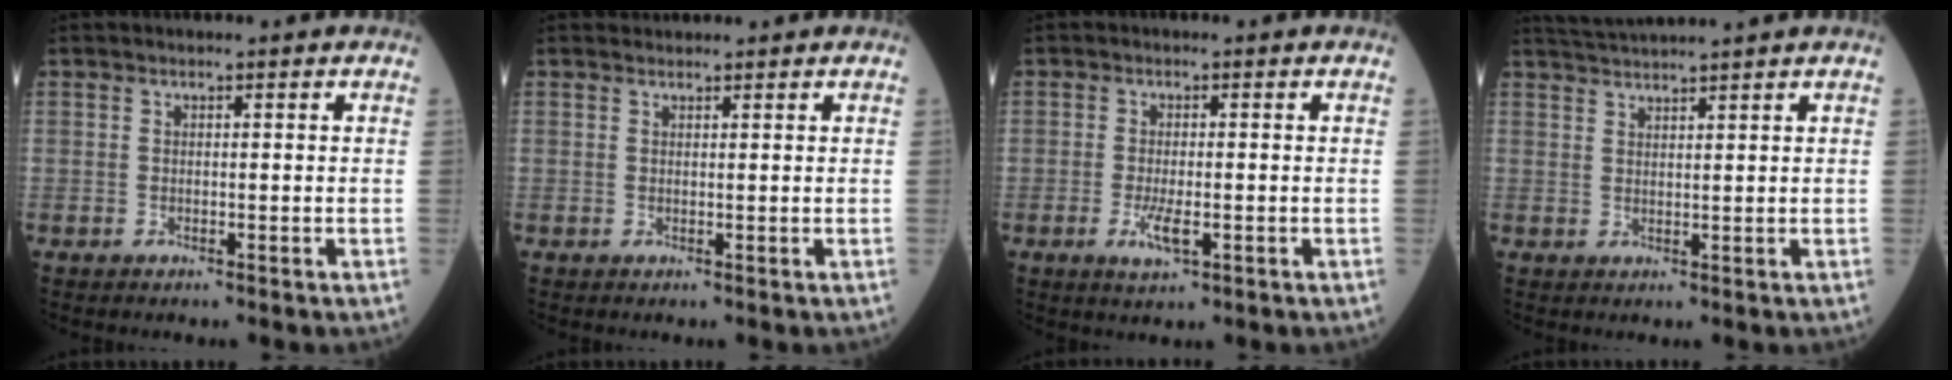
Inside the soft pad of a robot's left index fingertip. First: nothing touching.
{"total": 1.2, "force": [1.2, 0.2, 0.0], "torque": [-0.008, 0.014, 0.022]}
{"total": 3.4, "force": [-1.2, 0.9, 3.1], "torque": [-0.070, -0.006, -0.018]}
{"total": 5.2, "force": [4.8, -1.4, 1.3], "torque": [-0.022, 0.024, 0.083]}